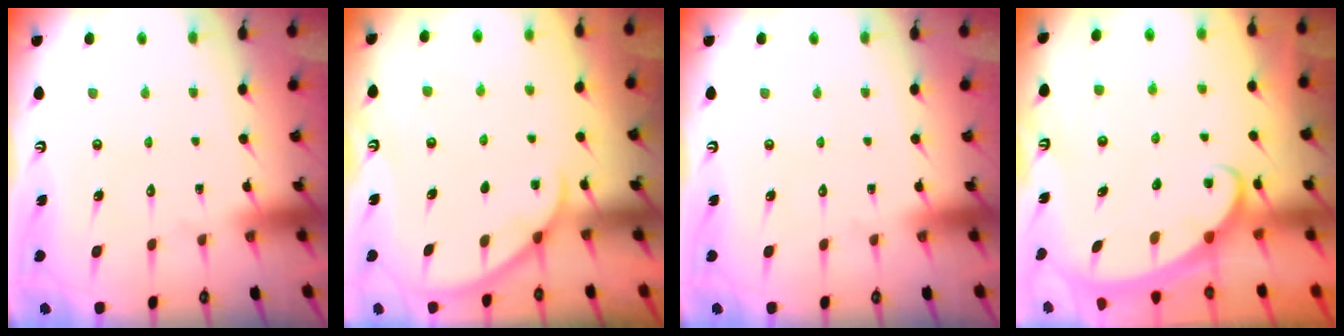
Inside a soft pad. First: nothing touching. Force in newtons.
{"total": 0.8, "press": 0.8, "slide": 0.2}
{"total": 0.0}
{"total": 2.4, "press": 2.4, "slide": 0.3}